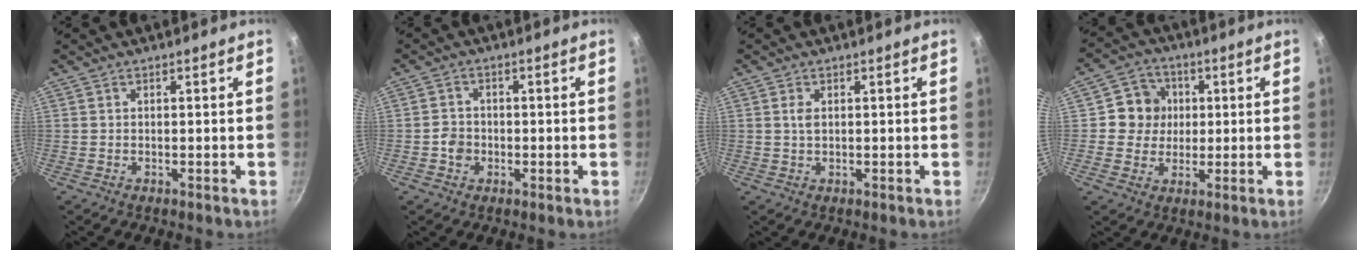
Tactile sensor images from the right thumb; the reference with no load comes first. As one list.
[{"total": 3.2, "force": [-0.9, 2.7, 1.3], "torque": [-0.012, 0.015, -0.020]}, {"total": 1.9, "force": [0.5, 1.1, 1.5], "torque": [-0.028, 0.000, 0.009]}, {"total": 7.6, "force": [1.0, 7.3, 2.1], "torque": [0.007, 0.007, 0.004]}]